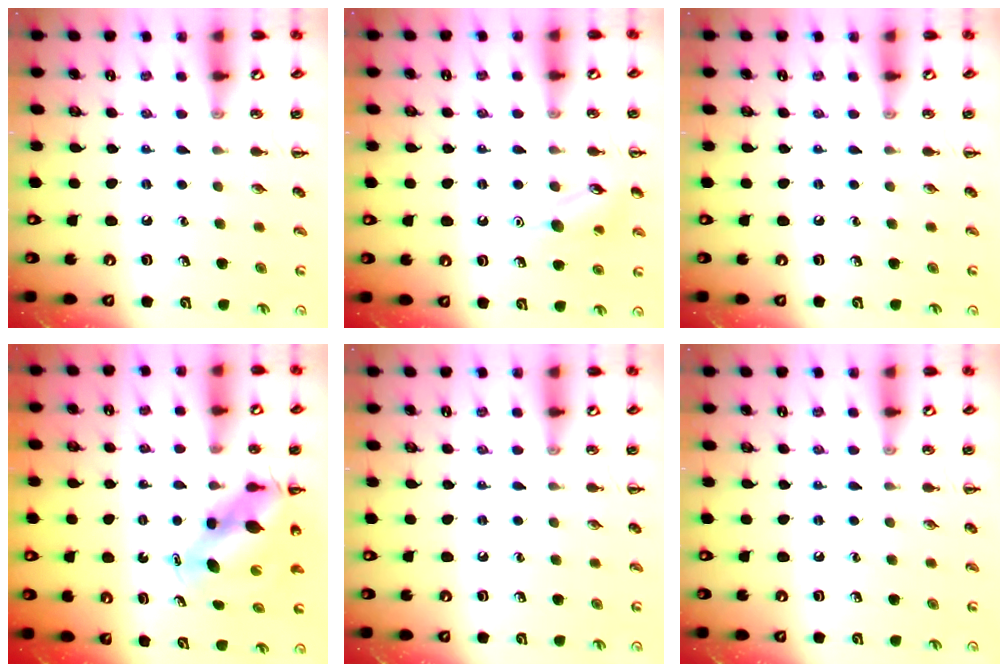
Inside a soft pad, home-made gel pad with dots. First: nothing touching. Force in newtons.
{"total": 10.5, "press": 10.4, "slide": 1.4}
{"total": 0.0}
{"total": 9.3, "press": 9.0, "slide": 2.4}
{"total": 0.0}
{"total": 0.0}